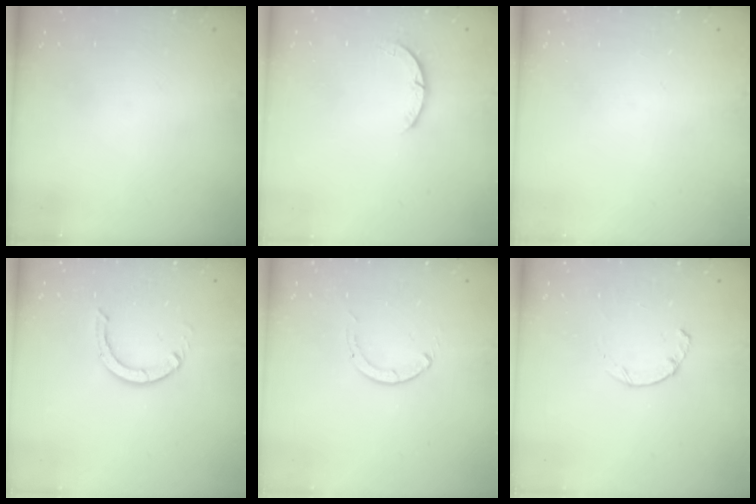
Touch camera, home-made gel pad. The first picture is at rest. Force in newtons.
{"total": 2.9, "press": 2.9, "slide": 0.4}
{"total": 0.0}
{"total": 3.9, "press": 3.8, "slide": 0.3}
{"total": 0.0}
{"total": 1.9, "press": 1.9, "slide": 0.3}